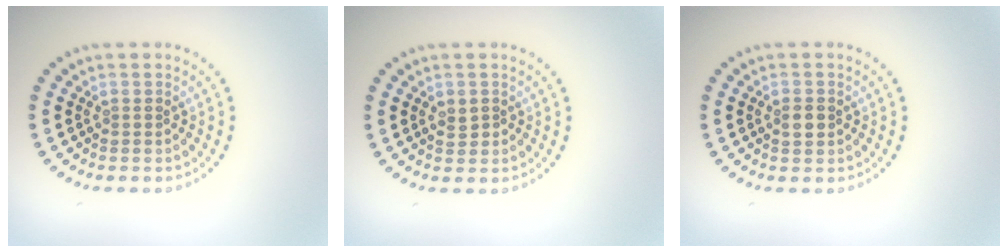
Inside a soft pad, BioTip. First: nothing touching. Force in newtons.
{"total": 1.3, "press": 1.3, "slide": 0.3}
{"total": 1.4, "press": 1.4, "slide": 0.2}